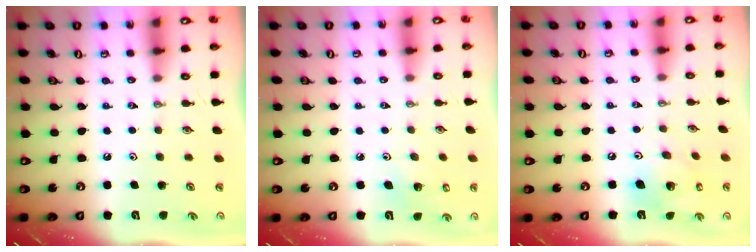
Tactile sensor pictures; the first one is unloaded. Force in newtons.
{"total": 4.0, "press": 3.9, "slide": 1.1}
{"total": 13.1, "press": 12.8, "slide": 2.4}